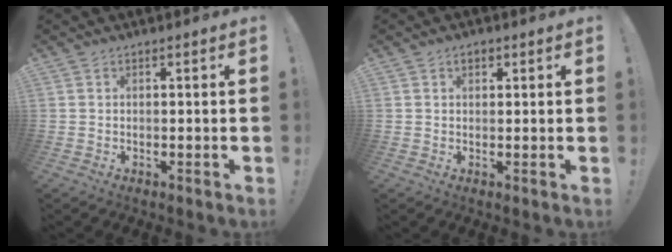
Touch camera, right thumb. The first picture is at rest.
{"total": 1.8, "force": [0.9, 1.1, 1.1], "torque": [-0.015, 0.000, 0.014]}